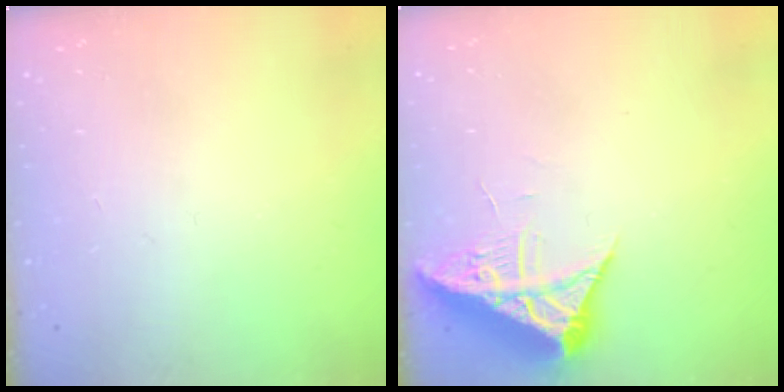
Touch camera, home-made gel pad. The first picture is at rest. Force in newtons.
{"total": 7.2, "press": 7.2, "slide": 0.8}